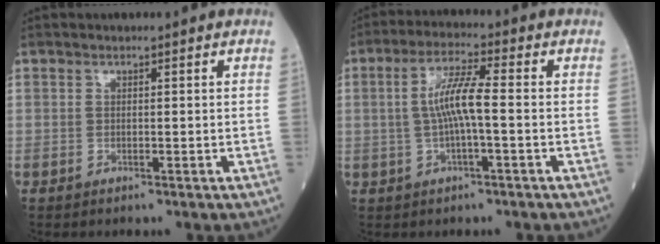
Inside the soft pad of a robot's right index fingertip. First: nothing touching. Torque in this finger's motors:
{"motor_torque": [0.64, 0.00, 0.36, 0.09]}